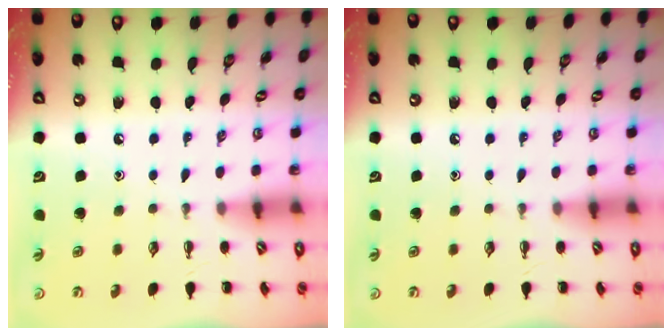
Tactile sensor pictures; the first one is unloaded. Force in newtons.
{"total": 0.0}